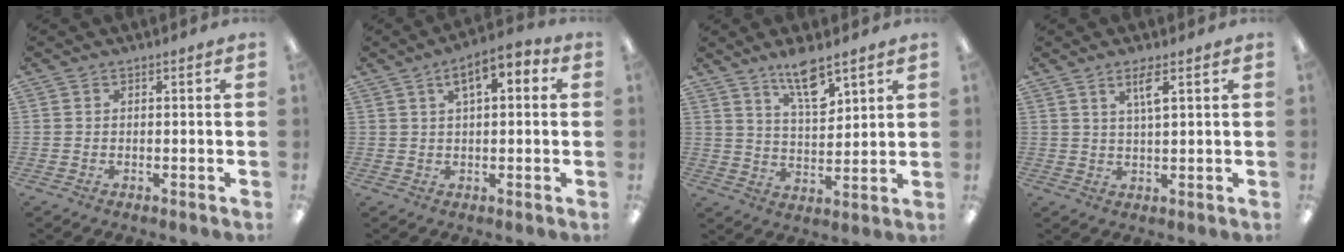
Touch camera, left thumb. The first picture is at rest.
{"total": 7.0, "force": [3.2, 2.9, 5.6], "torque": [-0.078, -0.008, 0.049]}
{"total": 9.4, "force": [7.0, 2.8, 5.7], "torque": [-0.087, -0.044, 0.118]}
{"total": 4.1, "force": [2.3, 0.6, 3.3], "torque": [-0.065, -0.002, 0.037]}